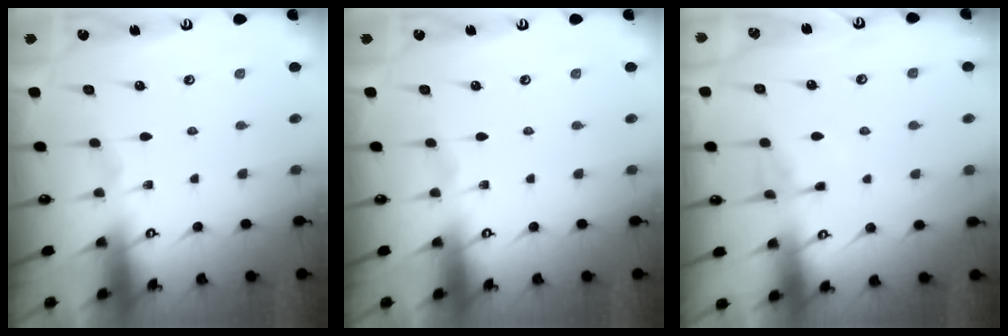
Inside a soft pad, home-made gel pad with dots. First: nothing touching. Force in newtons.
{"total": 0.0}
{"total": 4.6, "press": 4.5, "slide": 0.4}